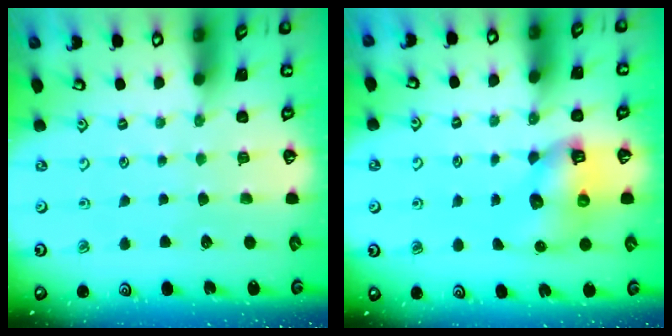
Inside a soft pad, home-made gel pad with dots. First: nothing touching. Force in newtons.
{"total": 8.5, "press": 8.4, "slide": 0.9}